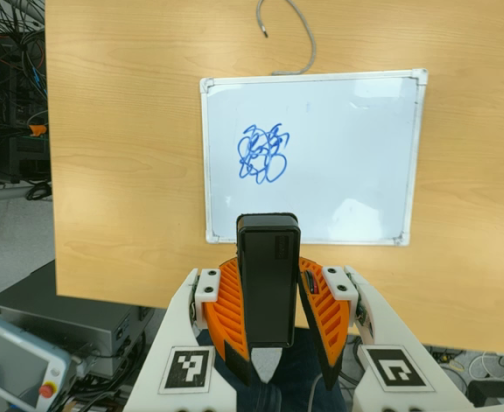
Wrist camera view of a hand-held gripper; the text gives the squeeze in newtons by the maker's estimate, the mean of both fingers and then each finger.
{"total": 7.4, "left": 6.7, "right": 8.0}